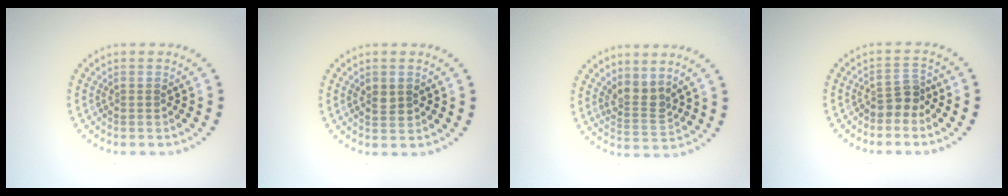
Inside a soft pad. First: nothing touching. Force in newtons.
{"total": 1.6, "press": 1.6, "slide": 0.1}
{"total": 2.5, "press": 1.9, "slide": 1.7}
{"total": 2.2, "press": 1.7, "slide": 1.4}